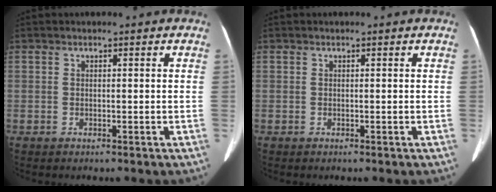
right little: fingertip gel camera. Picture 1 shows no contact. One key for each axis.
{"total": 0.0}